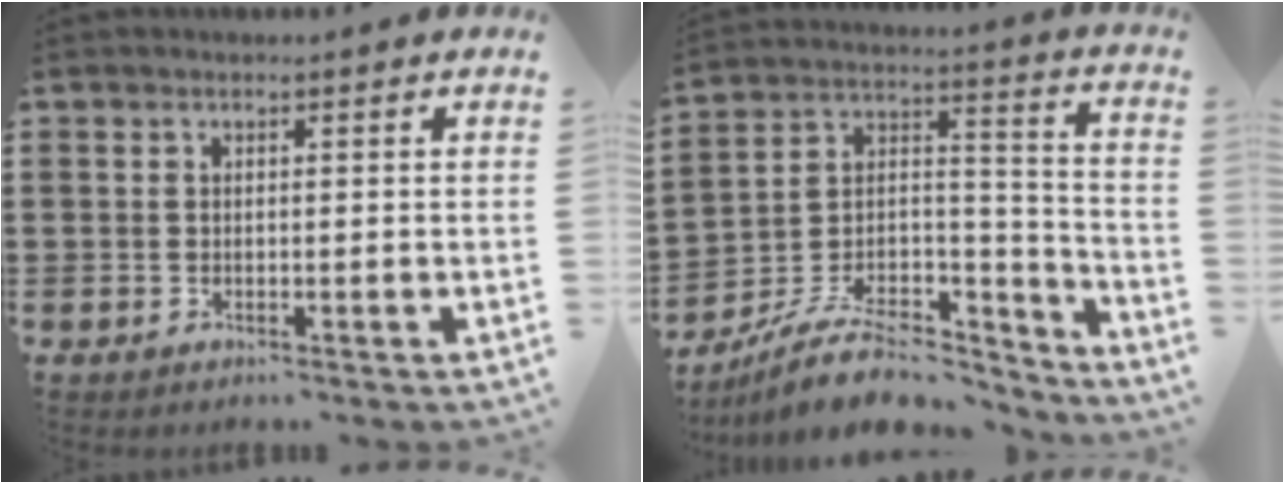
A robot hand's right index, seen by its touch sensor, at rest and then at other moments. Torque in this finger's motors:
{"motor_torque": [0.43, -0.31, 0.00, -0.21]}